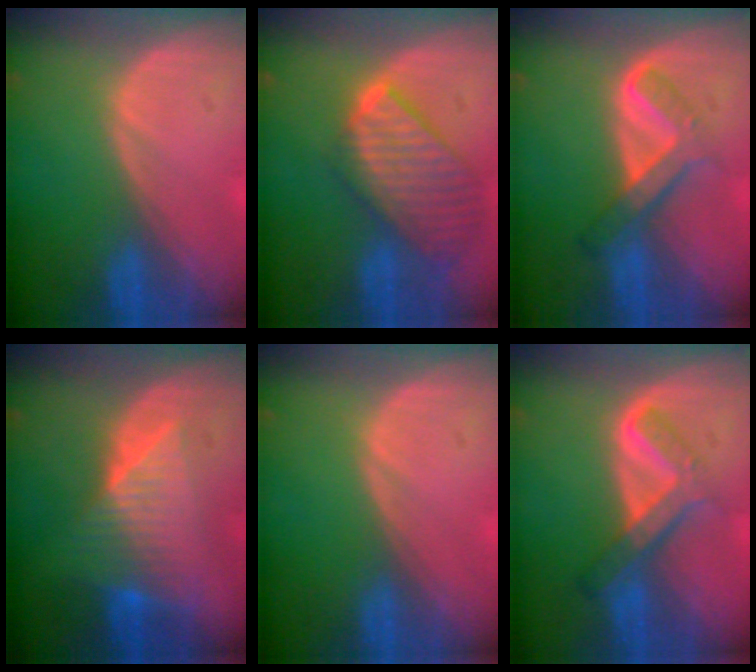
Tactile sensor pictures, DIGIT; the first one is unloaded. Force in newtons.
{"total": 9.8, "press": 8.4, "slide": 5.0}
{"total": 6.0, "press": 5.3, "slide": 2.8}
{"total": 7.5, "press": 7.3, "slide": 2.0}
{"total": 0.0}
{"total": 6.7, "press": 5.7, "slide": 3.5}